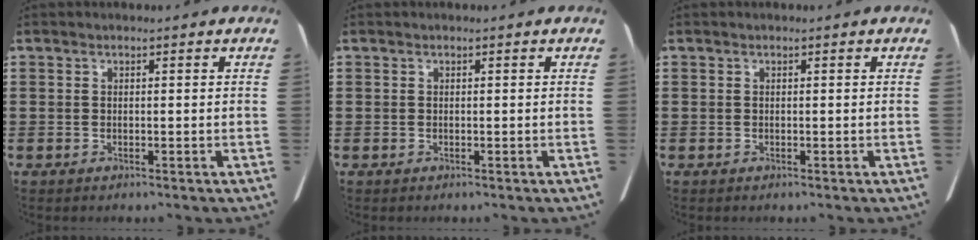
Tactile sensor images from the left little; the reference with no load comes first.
{"total": 0.0}
{"total": 0.0}